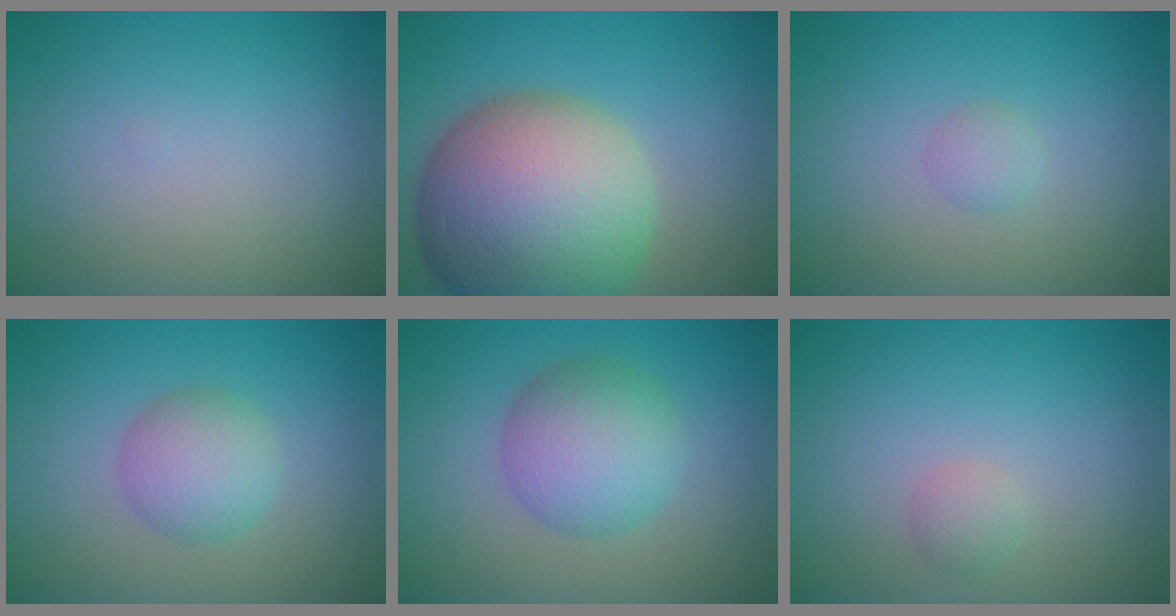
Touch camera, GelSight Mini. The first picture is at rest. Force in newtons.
{"total": 15.5, "press": 15.5, "slide": 1.0}
{"total": 1.0, "press": 1.0, "slide": 0.1}
{"total": 3.3, "press": 3.3, "slide": 0.1}
{"total": 5.5, "press": 5.5, "slide": 0.1}
{"total": 1.1, "press": 1.1, "slide": 0.1}